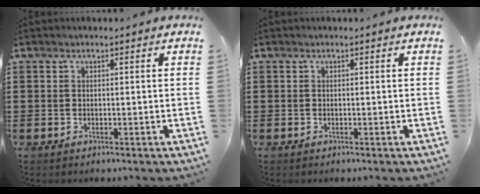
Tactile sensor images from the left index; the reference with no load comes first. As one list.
[{"total": 0.0}]